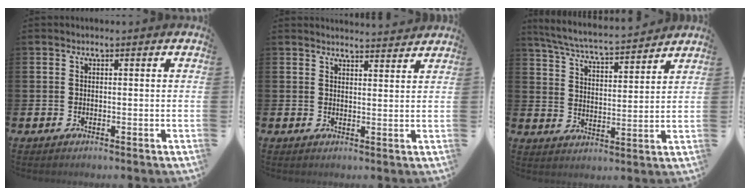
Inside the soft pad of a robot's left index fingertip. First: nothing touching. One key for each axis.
{"total": 2.8, "fx": 2.8, "fy": -0.2, "fz": -0.1, "tx": 0.005, "ty": -0.021, "tz": 0.049}
{"total": 6.0, "fx": 5.7, "fy": 0.3, "fz": 1.8, "tx": -0.062, "ty": -0.042, "tz": 0.098}